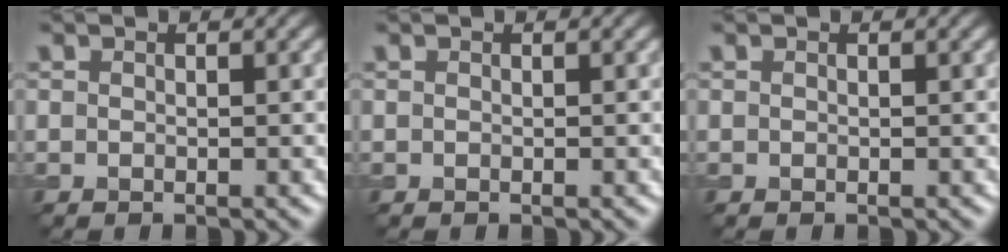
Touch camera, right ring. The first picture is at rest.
{"total": 0.0}
{"total": 0.0}